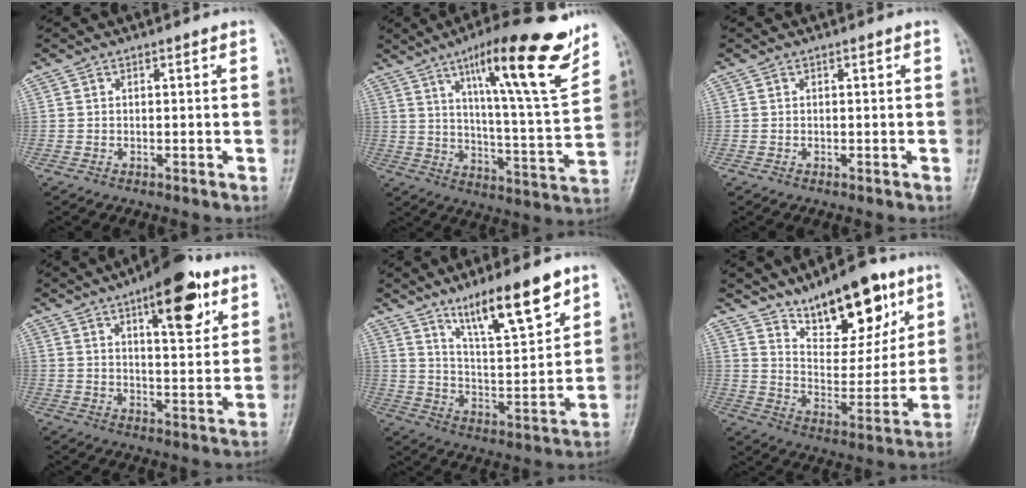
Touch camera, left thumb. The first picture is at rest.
{"total": 20.7, "force": [12.5, 3.3, 16.1], "torque": [-0.215, -0.061, 0.194]}
{"total": 0.0}
{"total": 14.0, "force": [7.4, 5.0, 10.7], "torque": [-0.122, -0.033, 0.103]}
{"total": 15.3, "force": [10.1, 3.7, 10.9], "torque": [-0.156, -0.056, 0.178]}
{"total": 18.0, "force": [11.5, 7.7, 11.5], "torque": [-0.127, -0.067, 0.195]}